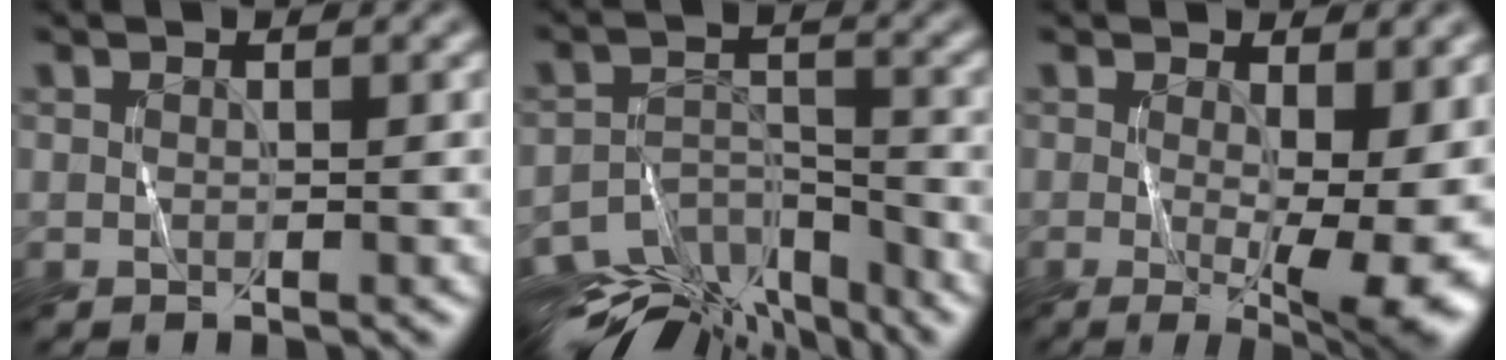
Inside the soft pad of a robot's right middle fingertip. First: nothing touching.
{"total": 10.4, "force": [-9.1, 4.1, 2.9], "torque": [-0.041, -0.009, -0.131]}
{"total": 10.2, "force": [-0.5, 3.6, 9.6], "torque": [-0.120, -0.014, -0.003]}